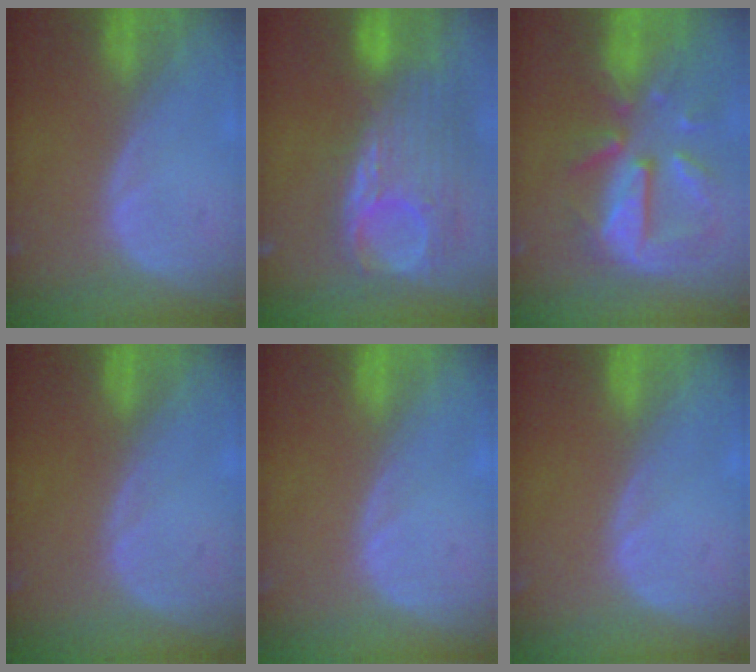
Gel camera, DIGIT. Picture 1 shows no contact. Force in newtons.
{"total": 11.9, "press": 10.4, "slide": 5.8}
{"total": 10.3, "press": 9.3, "slide": 4.5}
{"total": 0.0}
{"total": 0.0}
{"total": 0.0}